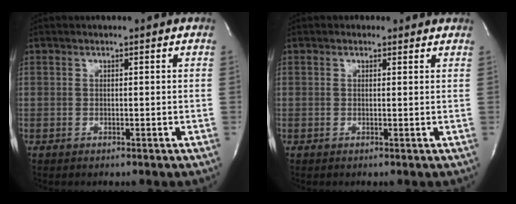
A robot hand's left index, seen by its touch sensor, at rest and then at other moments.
{"total": 1.4, "force": [0.8, 1.1, 0.0], "torque": [0.004, 0.010, 0.006]}